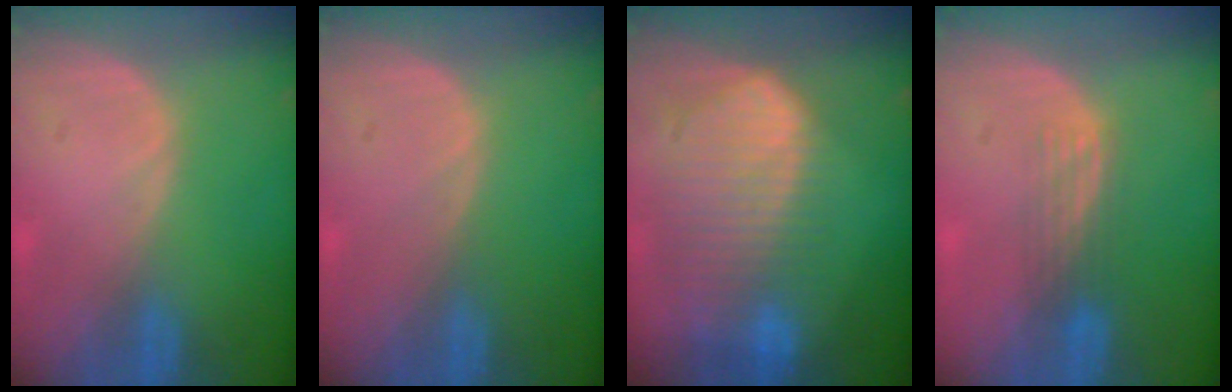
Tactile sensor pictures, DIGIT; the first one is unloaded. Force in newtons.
{"total": 0.0}
{"total": 10.6, "press": 9.1, "slide": 5.3}
{"total": 2.9, "press": 2.8, "slide": 1.0}